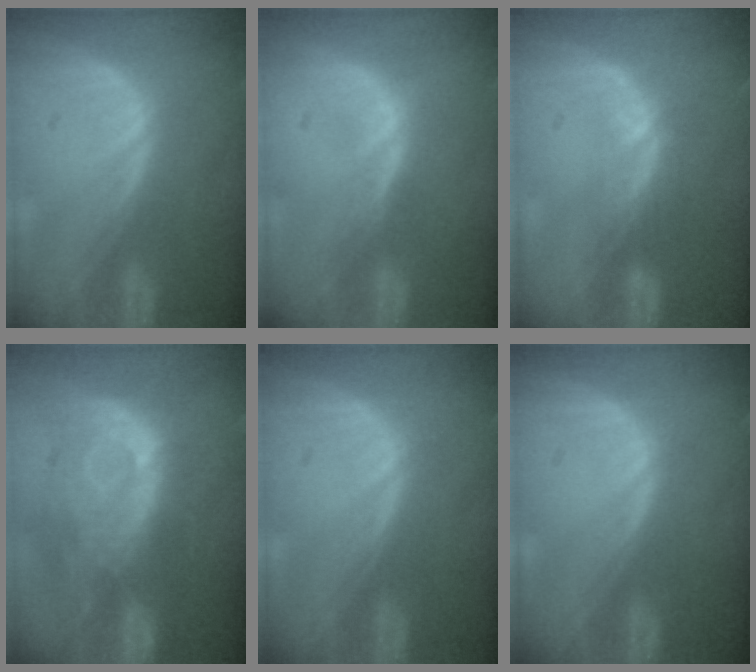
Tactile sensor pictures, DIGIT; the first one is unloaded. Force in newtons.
{"total": 1.1, "press": 1.1, "slide": 0.1}
{"total": 3.4, "press": 3.0, "slide": 1.7}
{"total": 11.2, "press": 10.3, "slide": 4.5}
{"total": 0.0}
{"total": 0.0}